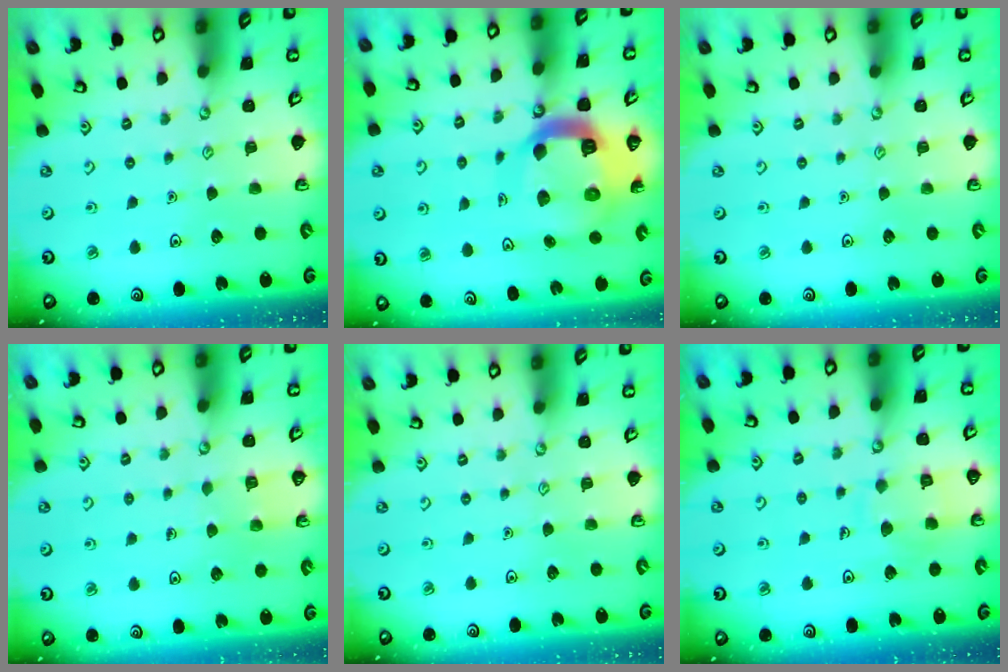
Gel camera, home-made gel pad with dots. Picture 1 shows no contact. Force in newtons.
{"total": 17.1, "press": 17.0, "slide": 1.8}
{"total": 0.0}
{"total": 2.2, "press": 2.2, "slide": 0.0}
{"total": 0.0}
{"total": 8.4, "press": 8.4, "slide": 0.8}